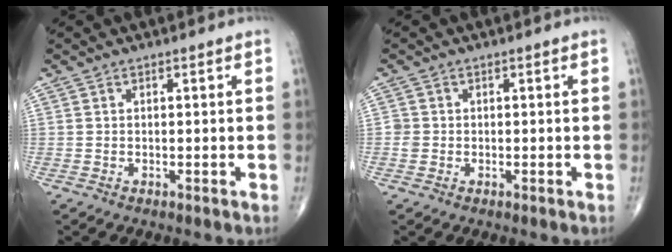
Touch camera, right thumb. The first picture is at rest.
{"total": 1.5, "force": [-0.2, 1.5, 0.2], "torque": [0.004, 0.006, -0.005]}